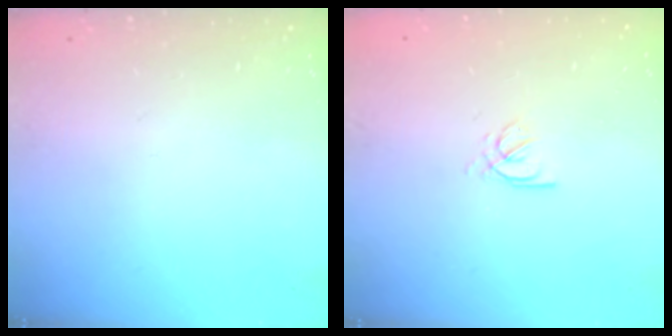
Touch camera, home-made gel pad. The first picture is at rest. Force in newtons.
{"total": 2.2, "press": 2.2, "slide": 0.4}